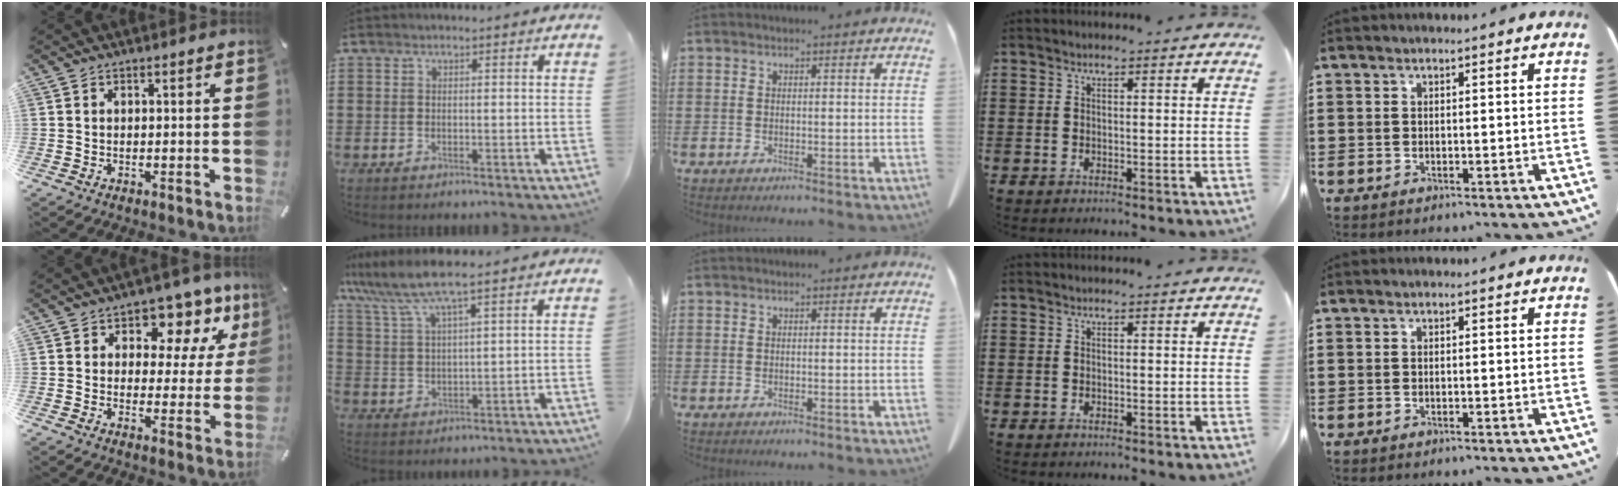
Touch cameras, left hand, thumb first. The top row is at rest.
{"thumb": {"total": 10.5, "force": [6.0, 6.7, 5.4], "torque": [-0.071, -0.037, 0.103]}, "index": {"total": 7.4, "force": [5.7, 0.4, 4.7], "torque": [-0.109, -0.017, 0.099]}}